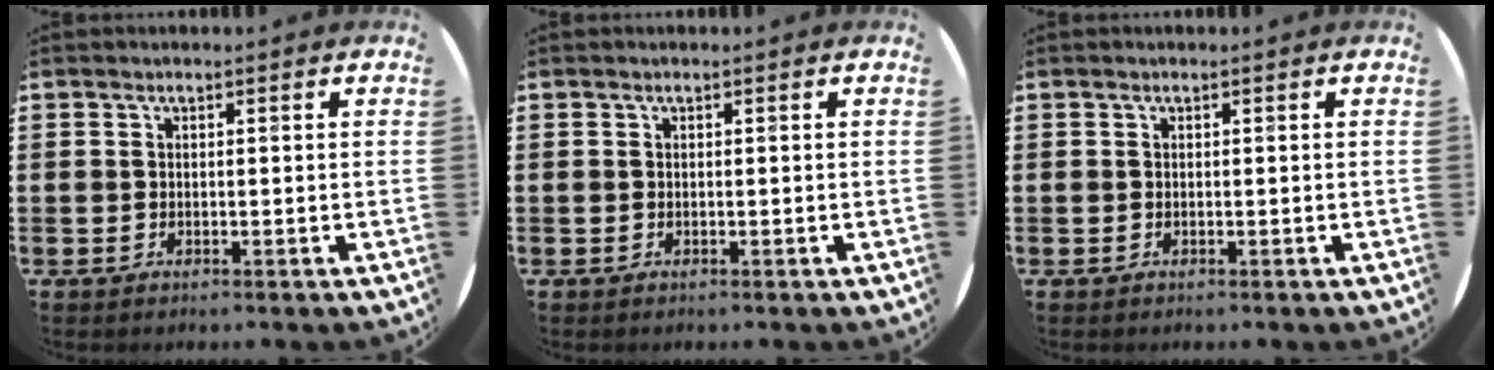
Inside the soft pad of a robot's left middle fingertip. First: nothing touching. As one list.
[{"total": 0.0}, {"total": 0.0}]